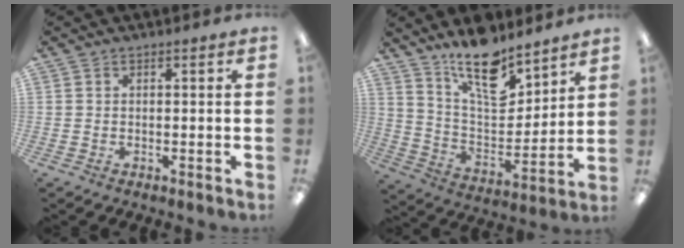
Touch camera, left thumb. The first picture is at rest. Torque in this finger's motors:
{"motor_torque": [0.78, 0.25, 1.77, -1.01, 0.21]}